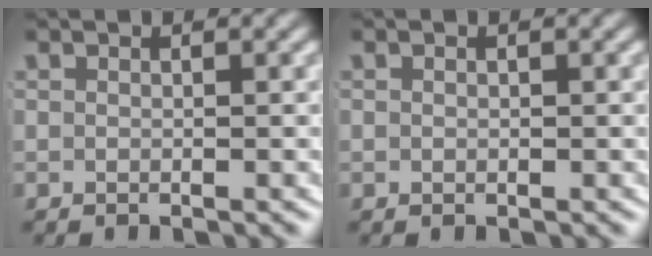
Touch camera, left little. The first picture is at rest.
{"total": 0.0}